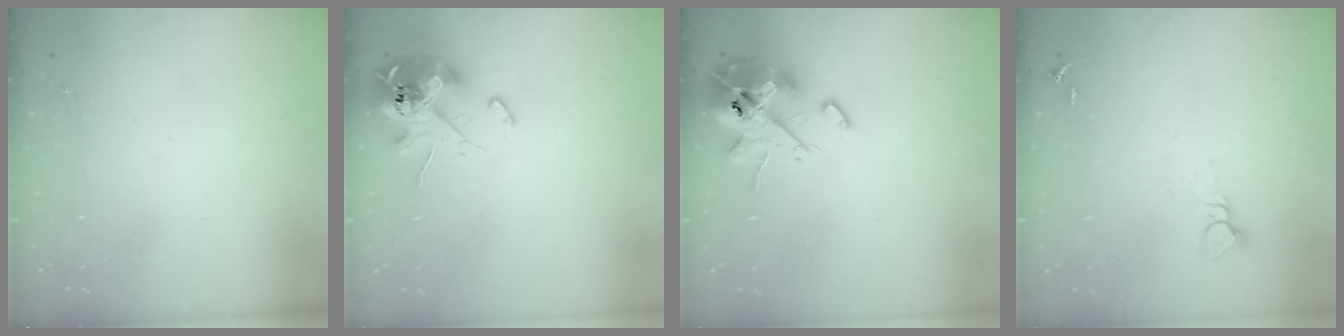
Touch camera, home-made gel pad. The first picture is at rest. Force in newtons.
{"total": 12.0, "press": 11.8, "slide": 1.9}
{"total": 14.3, "press": 14.0, "slide": 2.5}
{"total": 3.9, "press": 3.9, "slide": 0.4}